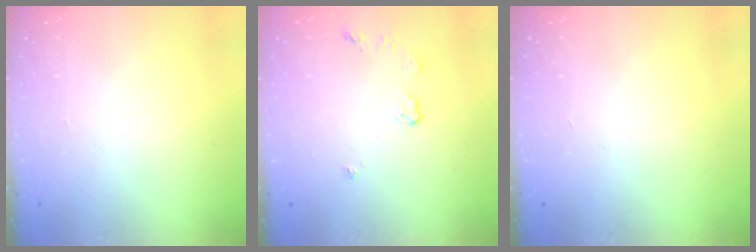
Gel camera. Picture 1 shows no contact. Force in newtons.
{"total": 4.5, "press": 4.5, "slide": 0.6}
{"total": 0.0}